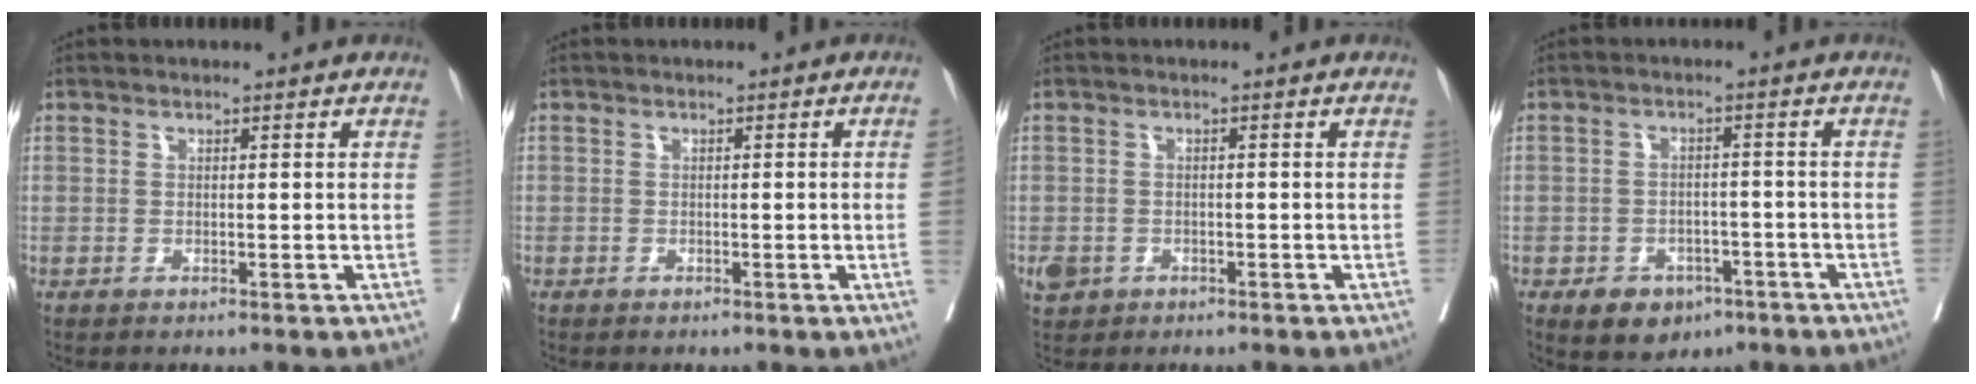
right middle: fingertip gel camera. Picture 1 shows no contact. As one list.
[{"total": 1.1, "force": [-0.3, -0.3, 1.1], "torque": [-0.017, -0.002, -0.004]}, {"total": 2.9, "force": [-1.5, 2.4, 0.8], "torque": [-0.014, 0.003, -0.022]}, {"total": 6.1, "force": [-3.6, 4.2, 2.6], "torque": [-0.036, 0.004, -0.045]}]